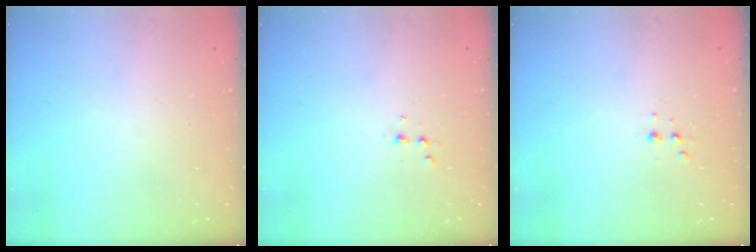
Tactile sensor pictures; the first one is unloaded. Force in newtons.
{"total": 2.8, "press": 2.7, "slide": 0.6}
{"total": 2.3, "press": 2.2, "slide": 0.6}